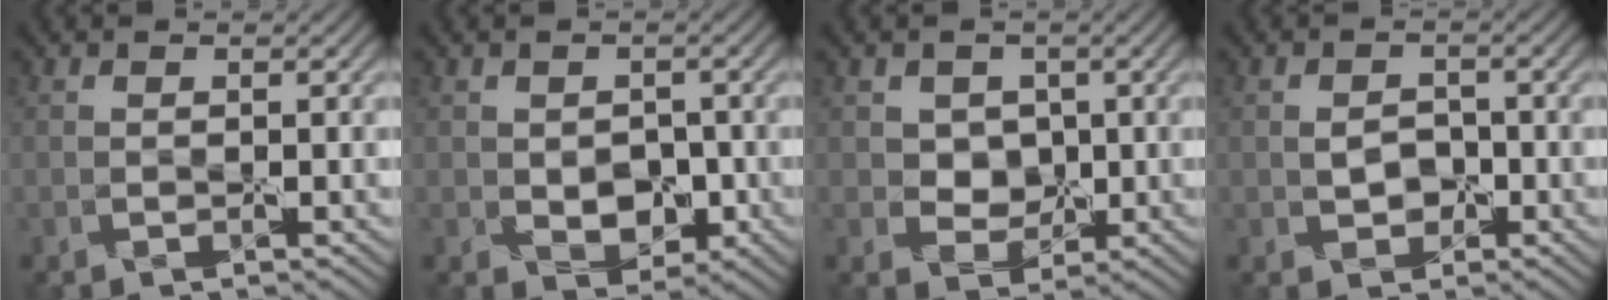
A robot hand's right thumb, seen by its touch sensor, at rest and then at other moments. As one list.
[{"total": 2.2, "force": [-0.5, 1.8, 1.1], "torque": [-0.011, -0.003, -0.010]}, {"total": 2.4, "force": [1.1, 2.1, 0.1], "torque": [-0.005, 0.000, 0.011]}, {"total": 1.1, "force": [-0.4, 1.0, 0.1], "torque": [0.000, 0.005, -0.008]}]